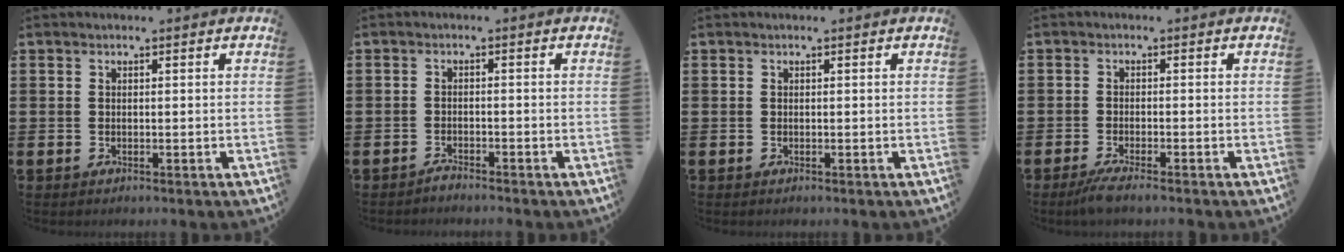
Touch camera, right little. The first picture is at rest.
{"total": 1.3, "force": [-1.3, 0.0, 0.1], "torque": [-0.004, 0.000, -0.026]}
{"total": 0.0}
{"total": 2.1, "force": [-1.5, 0.0, 1.5], "torque": [-0.024, -0.001, -0.027]}